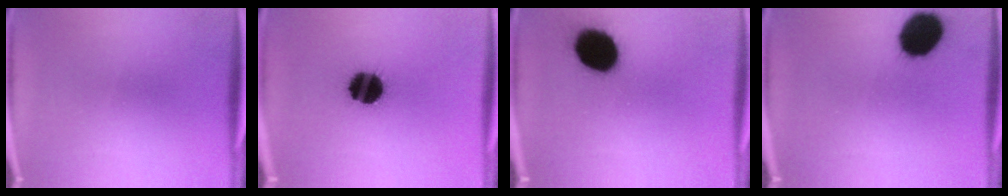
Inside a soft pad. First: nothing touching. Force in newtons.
{"total": 15.1}
{"total": 17.7}
{"total": 15.4}